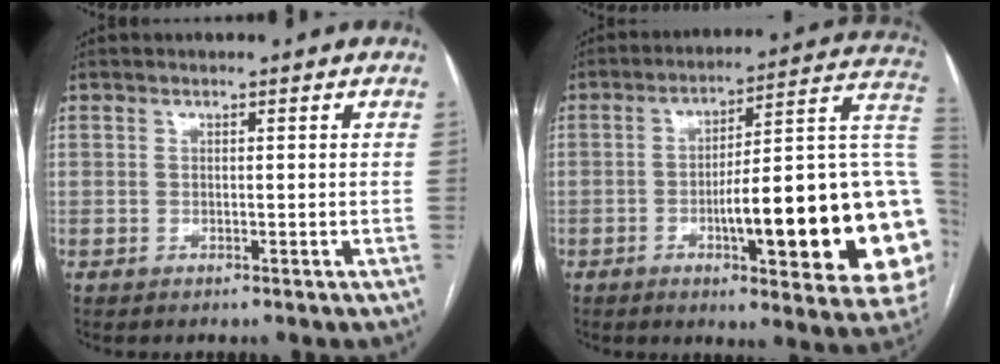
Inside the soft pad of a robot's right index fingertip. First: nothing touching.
{"total": 26.9, "force": [-4.3, 4.3, 26.2], "torque": [-0.255, 0.016, -0.058]}